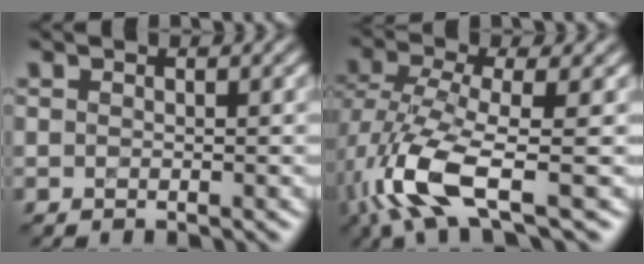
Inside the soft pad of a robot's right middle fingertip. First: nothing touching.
{"total": 7.7, "force": [-3.2, 2.5, 6.5], "torque": [-0.160, 0.001, -0.066]}